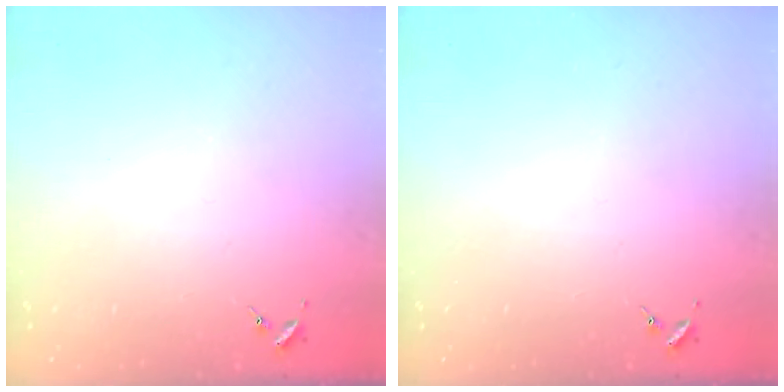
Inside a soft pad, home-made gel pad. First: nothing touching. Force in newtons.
{"total": 0.0}